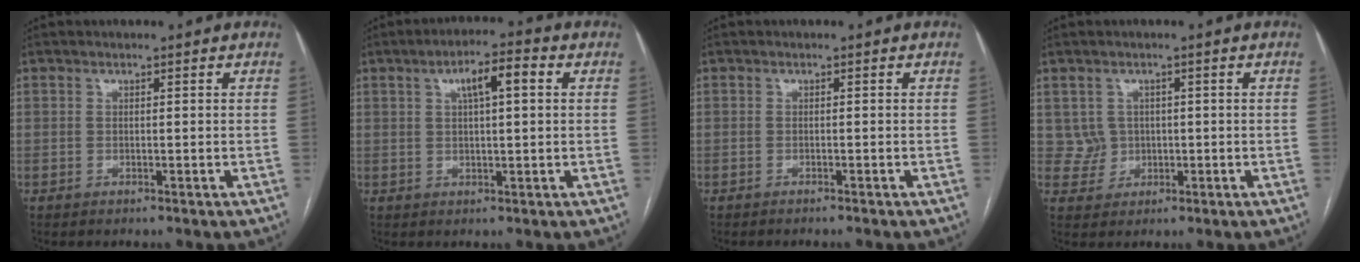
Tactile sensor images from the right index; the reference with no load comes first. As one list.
[{"total": 5.9, "force": [2.0, 1.2, 5.5], "torque": [-0.094, 0.015, 0.030]}, {"total": 1.6, "force": [-1.5, 0.1, 0.5], "torque": [-0.008, -0.002, -0.018]}, {"total": 3.2, "force": [0.4, 3.2, 0.0], "torque": [0.007, 0.010, 0.012]}]